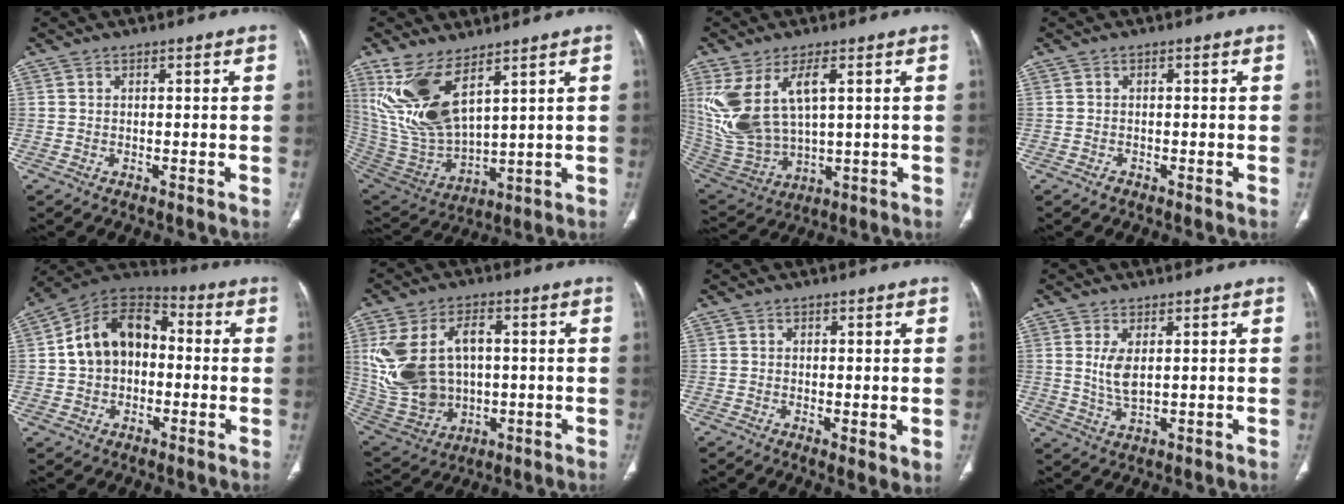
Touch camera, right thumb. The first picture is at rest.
{"total": 15.6, "force": [8.4, 6.3, 11.5], "torque": [-0.230, -0.047, 0.194]}
{"total": 15.9, "force": [4.3, 7.8, 13.2], "torque": [-0.282, -0.017, 0.109]}
{"total": 0.8, "force": [-0.6, 0.5, 0.2], "torque": [-0.003, 0.000, -0.014]}
{"total": 14.5, "force": [0.3, 10.5, 9.9], "torque": [-0.138, 0.040, -0.009]}
{"total": 18.6, "force": [1.9, 12.8, 13.3], "torque": [-0.269, 0.007, 0.062]}
{"total": 2.9, "force": [-0.3, 0.9, 2.7], "torque": [-0.045, -0.013, -0.006]}
{"total": 4.7, "force": [1.0, 2.0, 4.1], "torque": [-0.086, -0.013, 0.028]}